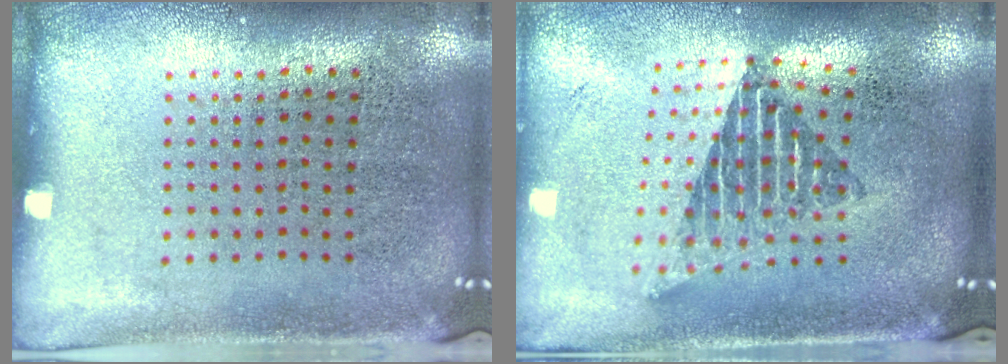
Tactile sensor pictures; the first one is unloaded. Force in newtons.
{"total": 1.9, "press": 1.5, "slide": 1.2}